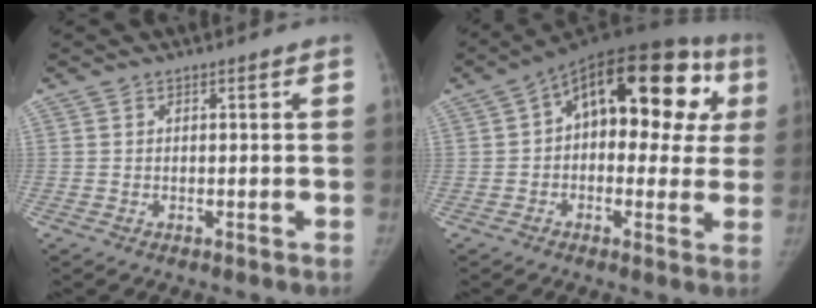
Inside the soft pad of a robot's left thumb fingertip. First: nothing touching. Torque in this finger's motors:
{"motor_torque": [-0.30, 1.40, 1.21, -1.39, 0.15]}